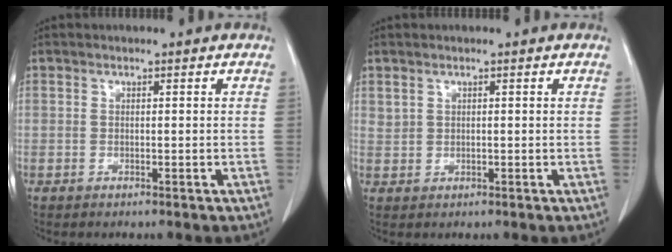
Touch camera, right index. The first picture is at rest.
{"total": 1.0, "force": [0.9, 0.5, 0.2], "torque": [0.002, 0.000, 0.017]}